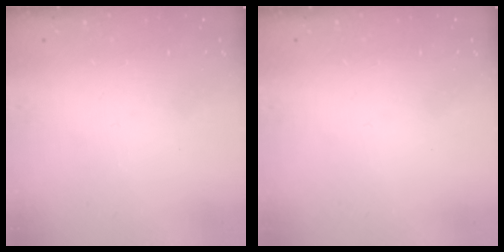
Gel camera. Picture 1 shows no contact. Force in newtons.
{"total": 0.0}